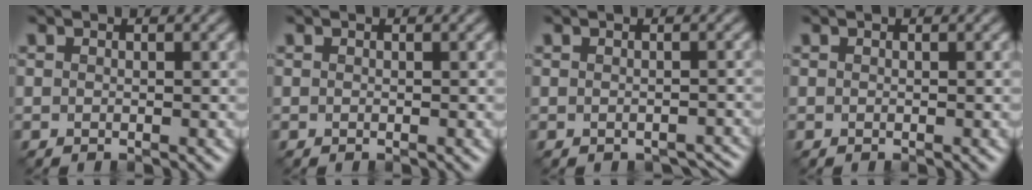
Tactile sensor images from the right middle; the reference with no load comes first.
{"total": 0.0}
{"total": 1.5, "force": [-1.0, 1.0, 0.5], "torque": [0.000, -0.014, -0.007]}
{"total": 0.0}